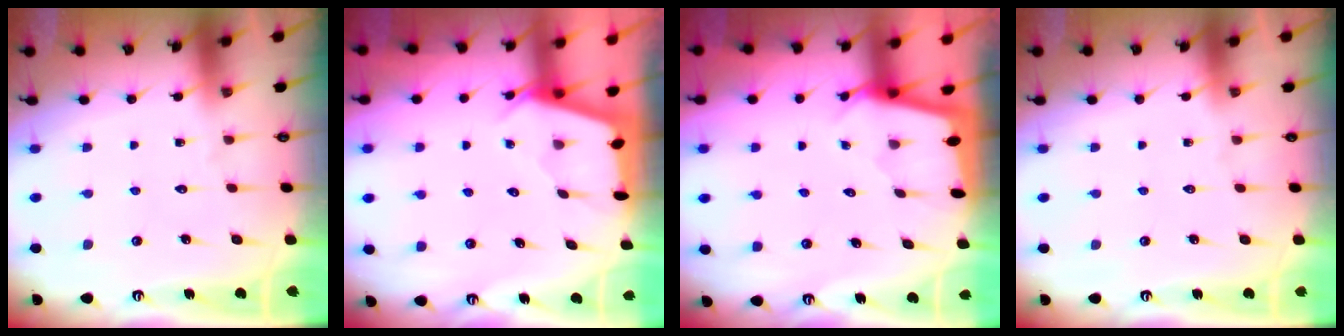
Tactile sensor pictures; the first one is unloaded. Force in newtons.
{"total": 2.5, "press": 2.5, "slide": 0.3}
{"total": 1.7, "press": 1.6, "slide": 0.3}
{"total": 0.0}